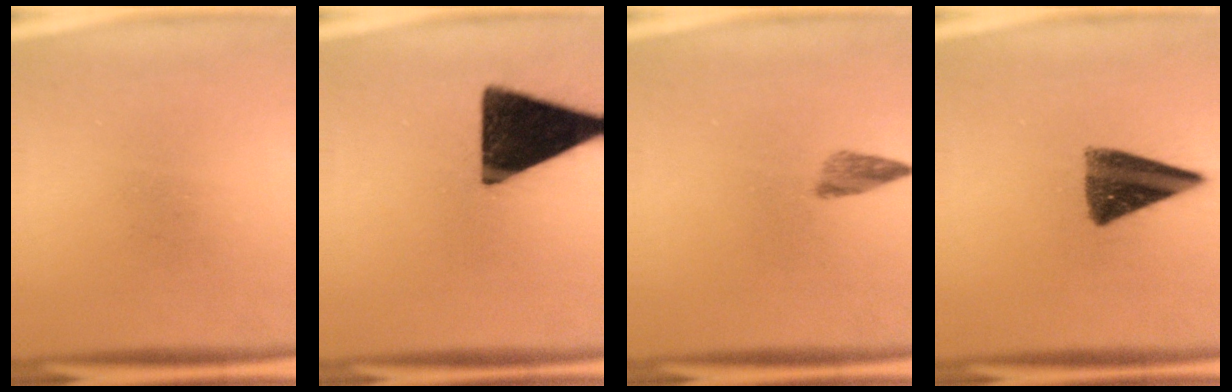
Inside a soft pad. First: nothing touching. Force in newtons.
{"total": 17.1}
{"total": 2.1}
{"total": 10.6}